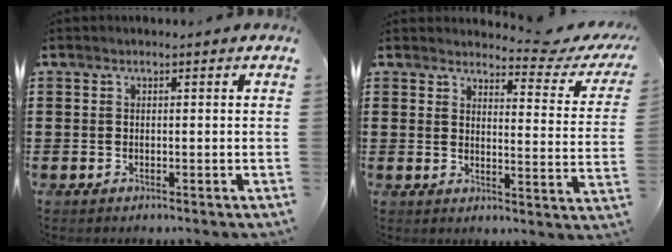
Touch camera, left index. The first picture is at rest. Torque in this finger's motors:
{"motor_torque": [2.14, 0.00, 0.24, 0.01]}